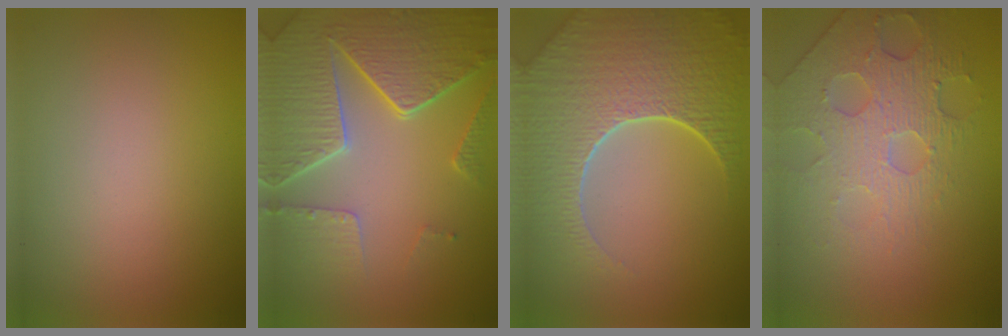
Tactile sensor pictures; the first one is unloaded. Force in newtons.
{"total": 8.4, "press": 6.1, "slide": 5.8}
{"total": 8.9, "press": 6.1, "slide": 6.5}
{"total": 4.1, "press": 3.9, "slide": 1.3}